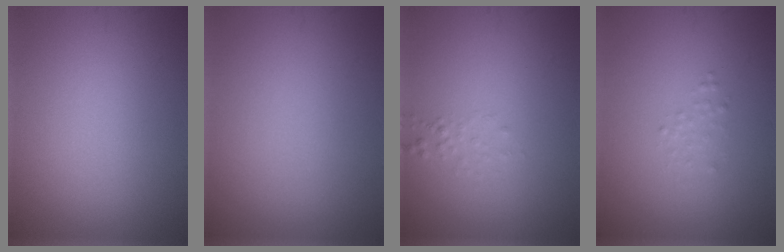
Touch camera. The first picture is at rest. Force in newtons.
{"total": 0.0}
{"total": 0.7, "press": 0.7, "slide": 0.1}
{"total": 0.8, "press": 0.8, "slide": 0.0}